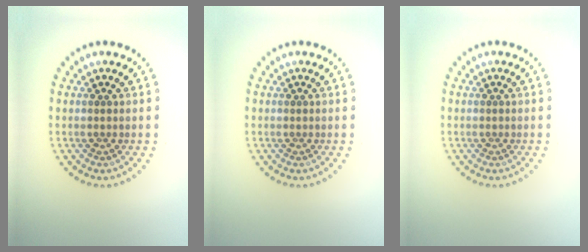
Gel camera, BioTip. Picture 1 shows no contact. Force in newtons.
{"total": 0.0}
{"total": 0.0}